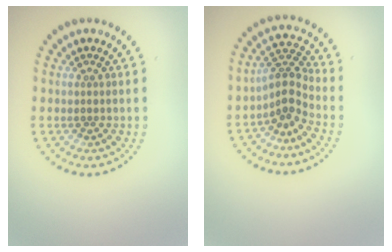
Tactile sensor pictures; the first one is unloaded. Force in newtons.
{"total": 2.9, "press": 1.9, "slide": 2.1}